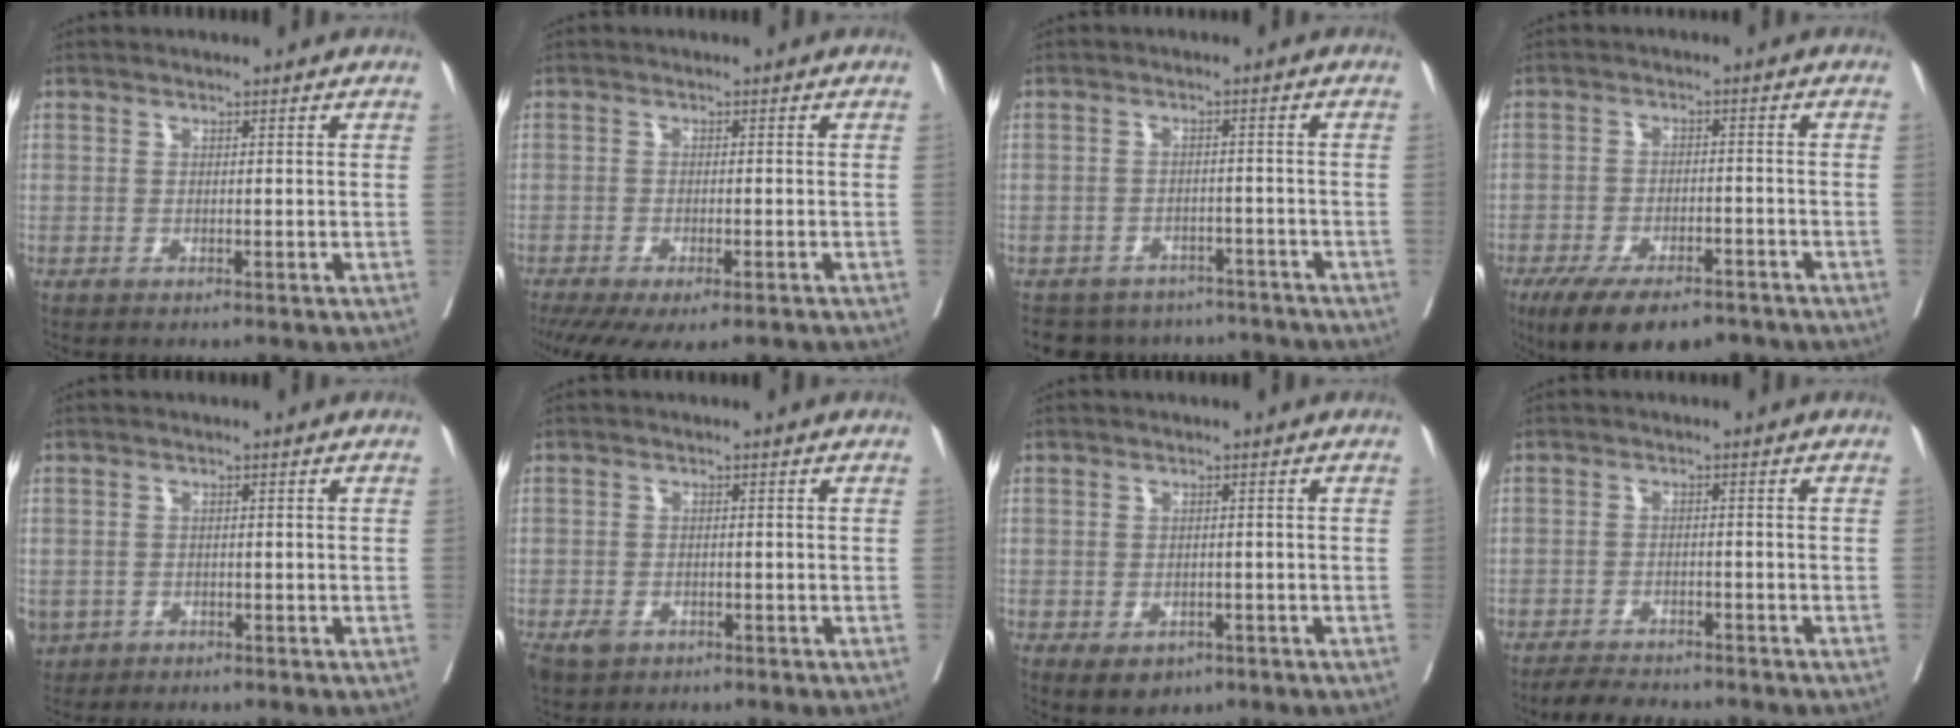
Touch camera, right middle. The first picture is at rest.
{"total": 11.2, "force": [-8.3, 3.6, 6.6], "torque": [-0.118, -0.017, -0.120]}
{"total": 10.0, "force": [-8.9, 4.4, 1.0], "torque": [-0.010, 0.015, -0.107]}
{"total": 11.7, "force": [-8.6, 4.2, 6.6], "torque": [-0.102, -0.009, -0.135]}
{"total": 4.1, "force": [-2.2, 3.4, 1.0], "torque": [-0.023, 0.001, -0.032]}
{"total": 3.4, "force": [-2.1, 2.3, 1.4], "torque": [-0.023, -0.002, -0.031]}
{"total": 4.1, "force": [-2.3, 2.9, 1.9], "torque": [-0.020, -0.001, -0.024]}
{"total": 5.6, "force": [-5.1, 1.2, 1.7], "torque": [-0.027, -0.012, -0.083]}